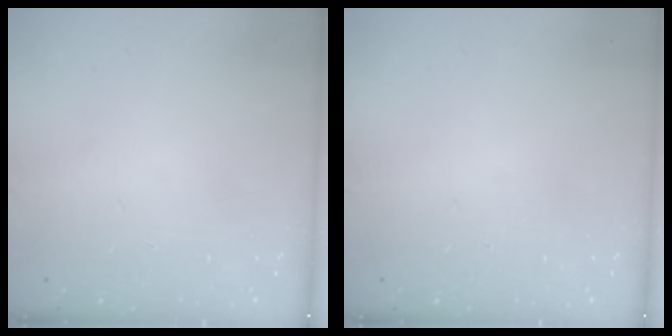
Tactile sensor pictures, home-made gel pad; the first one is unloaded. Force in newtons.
{"total": 0.0}